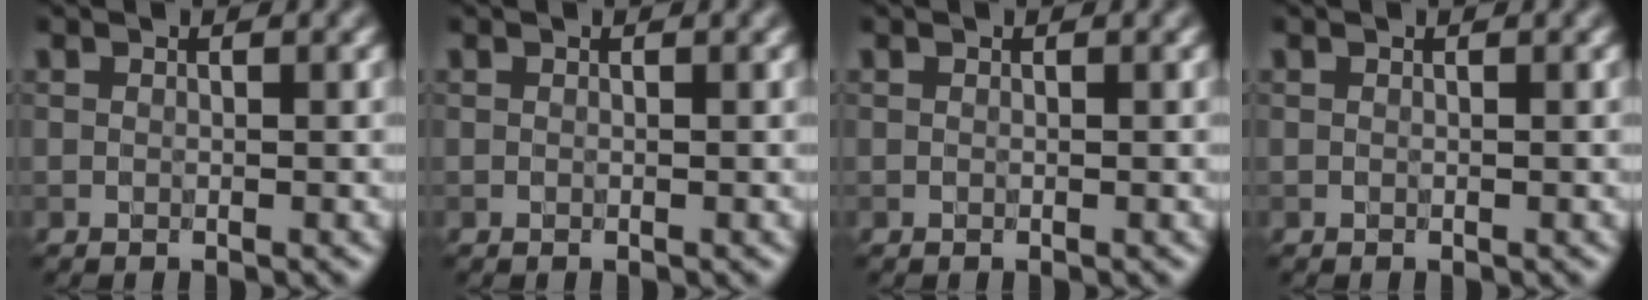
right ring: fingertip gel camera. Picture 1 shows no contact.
{"total": 0.0}
{"total": 0.0}
{"total": 0.0}